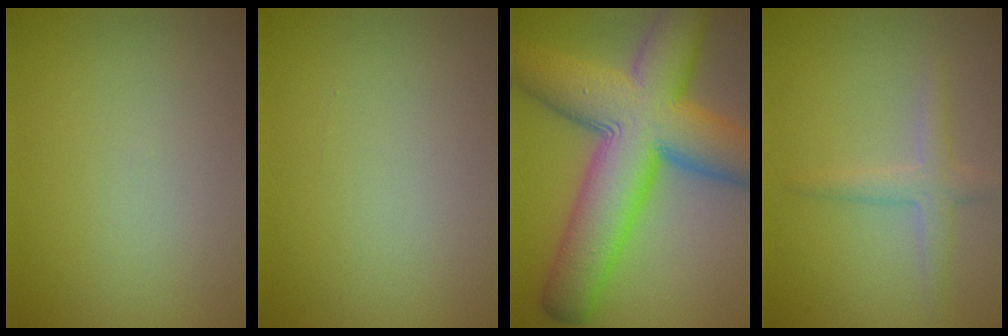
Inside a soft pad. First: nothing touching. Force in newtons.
{"total": 0.0}
{"total": 14.8, "press": 14.8, "slide": 0.5}
{"total": 2.3, "press": 2.3, "slide": 0.1}